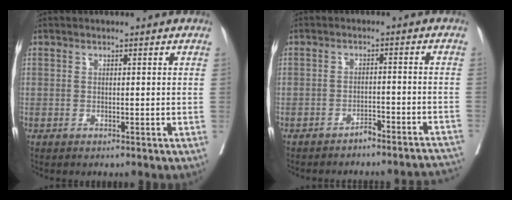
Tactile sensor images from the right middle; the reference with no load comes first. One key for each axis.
{"total": 8.3, "fx": -7.9, "fy": 1.3, "fz": 1.9, "tx": 0.004, "ty": 0.012, "tz": -0.094}